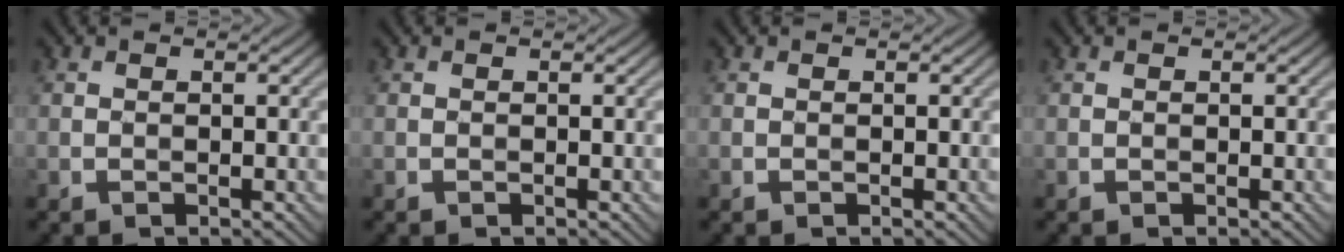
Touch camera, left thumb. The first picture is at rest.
{"total": 0.0}
{"total": 0.0}
{"total": 0.0}